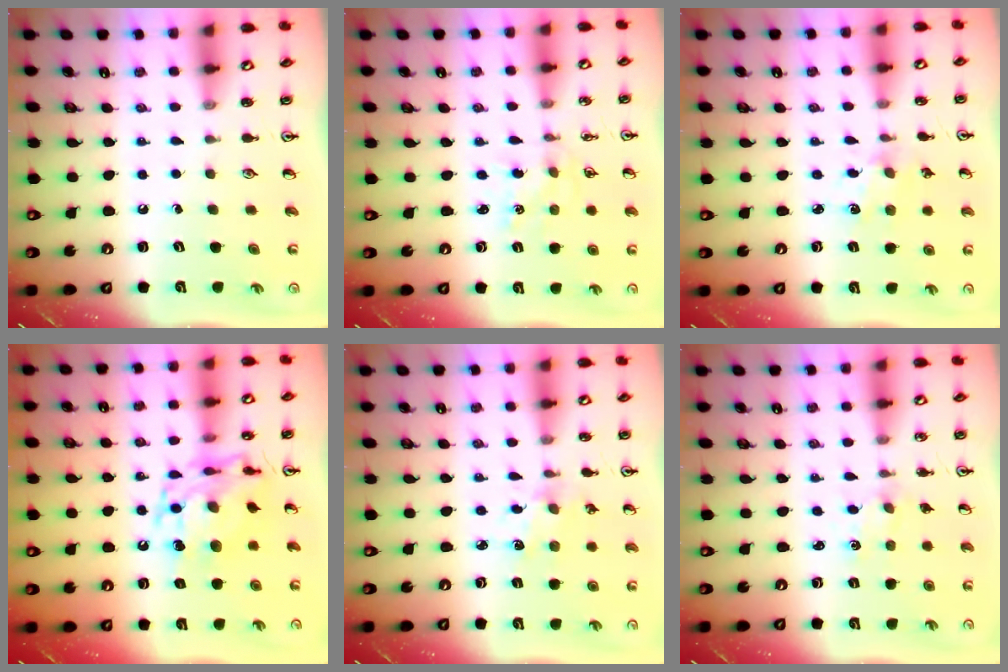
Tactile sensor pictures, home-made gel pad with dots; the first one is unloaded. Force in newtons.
{"total": 1.5, "press": 1.5, "slide": 0.2}
{"total": 2.1, "press": 2.1, "slide": 0.4}
{"total": 13.7, "press": 13.7, "slide": 1.3}
{"total": 2.5, "press": 2.5, "slide": 0.4}
{"total": 0.7, "press": 0.7, "slide": 0.1}